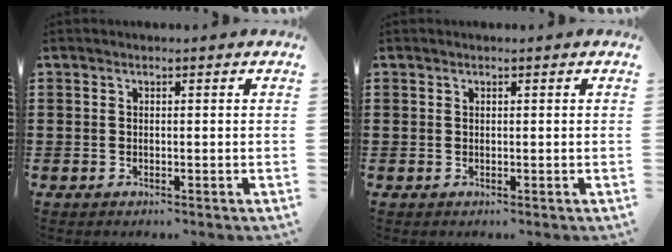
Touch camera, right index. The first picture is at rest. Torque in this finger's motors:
{"motor_torque": [0.18, 0.22, 0.08, 0.01]}